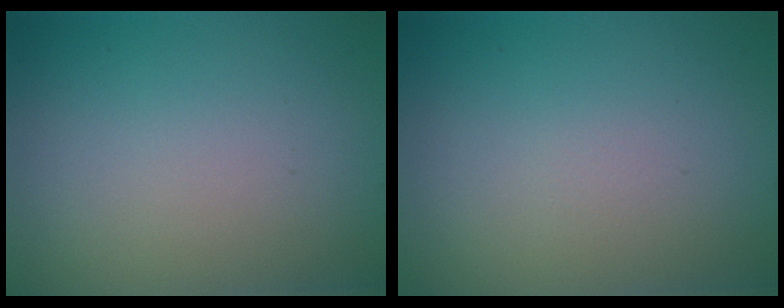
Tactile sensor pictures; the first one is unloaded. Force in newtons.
{"total": 0.0}